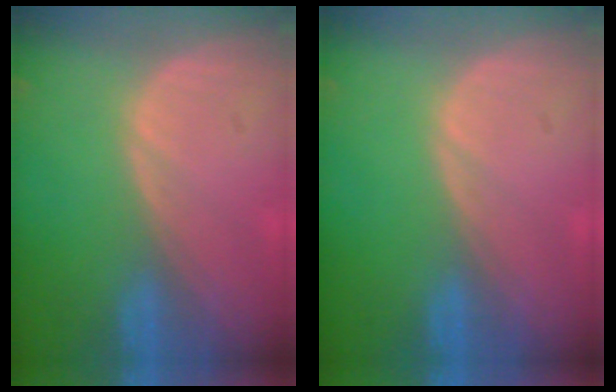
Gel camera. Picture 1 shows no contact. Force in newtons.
{"total": 0.0}